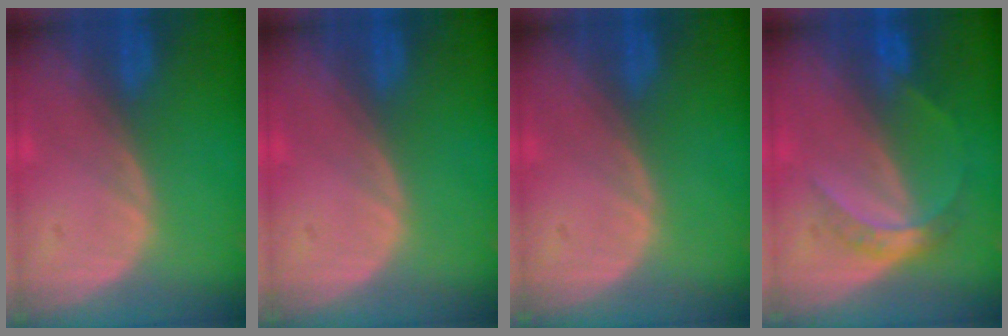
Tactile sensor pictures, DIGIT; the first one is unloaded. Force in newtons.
{"total": 0.0}
{"total": 0.0}
{"total": 4.8, "press": 4.3, "slide": 2.1}